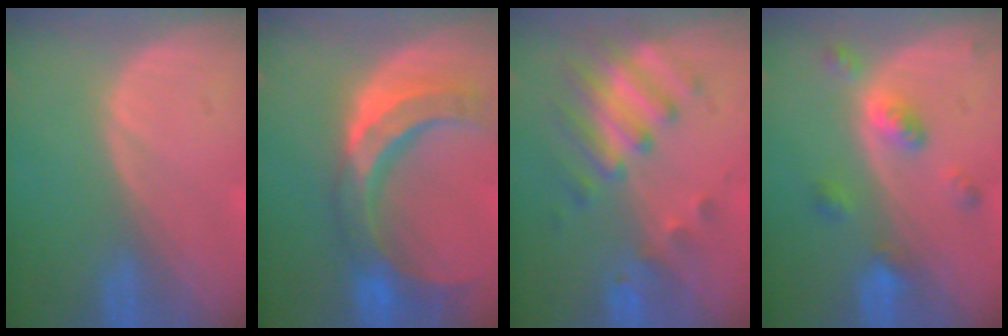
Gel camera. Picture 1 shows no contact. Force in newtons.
{"total": 11.2, "press": 9.6, "slide": 5.9}
{"total": 8.3, "press": 7.3, "slide": 4.1}
{"total": 5.3, "press": 4.6, "slide": 2.5}